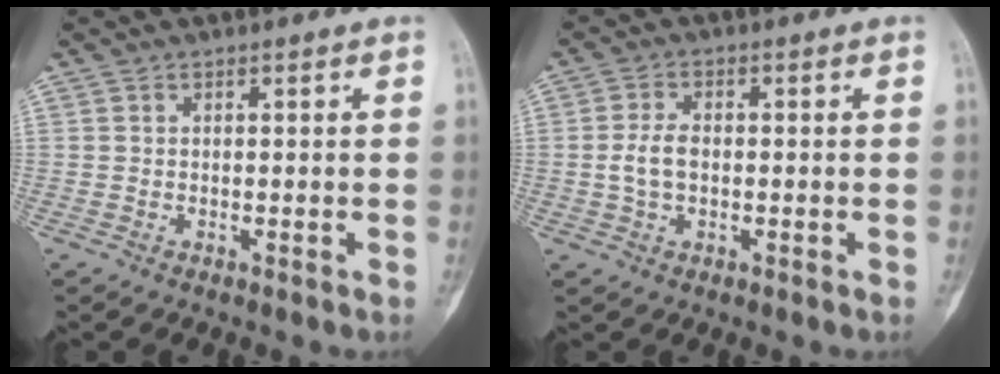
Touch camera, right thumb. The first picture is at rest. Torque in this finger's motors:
{"motor_torque": [0.68, 0.85, 0.31, -0.31, 0.04]}